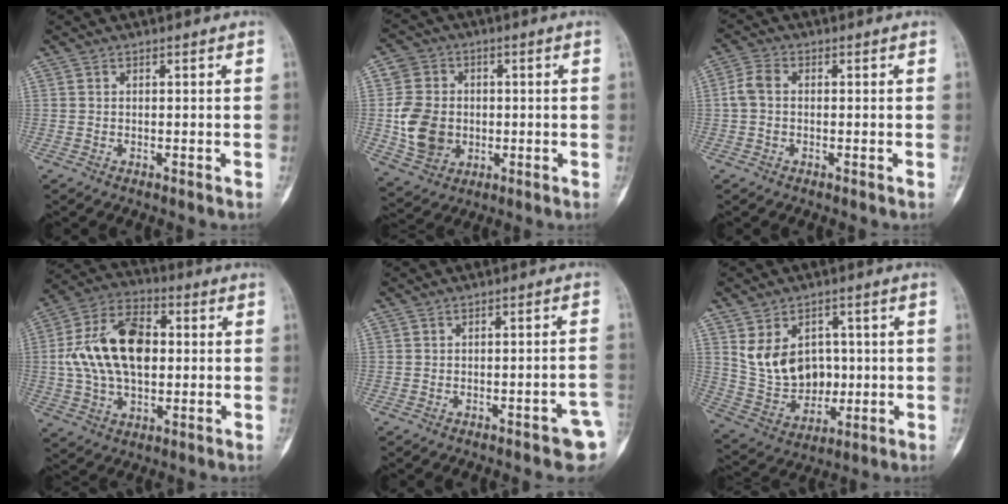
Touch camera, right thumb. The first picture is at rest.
{"total": 11.9, "force": [-0.7, 10.0, 6.5], "torque": [-0.093, 0.003, -0.006]}
{"total": 3.0, "force": [0.1, 2.1, 2.2], "torque": [-0.045, 0.010, -0.003]}
{"total": 17.9, "force": [1.2, 11.0, 14.0], "torque": [-0.240, 0.021, 0.019]}
{"total": 6.2, "force": [-2.7, 1.5, 5.3], "torque": [-0.058, 0.017, -0.029]}
{"total": 12.5, "force": [2.2, 9.6, 7.6], "torque": [-0.089, -0.003, 0.062]}